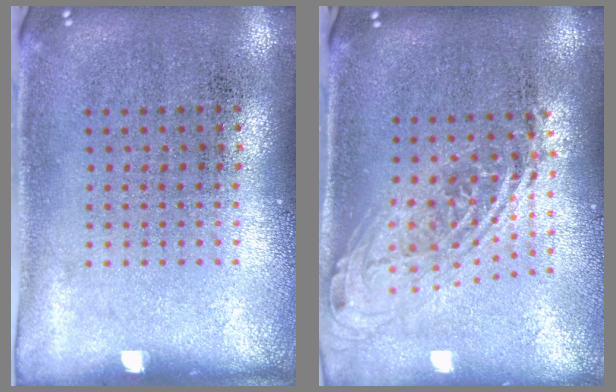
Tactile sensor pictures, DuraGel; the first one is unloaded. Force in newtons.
{"total": 1.9, "press": 1.5, "slide": 1.3}